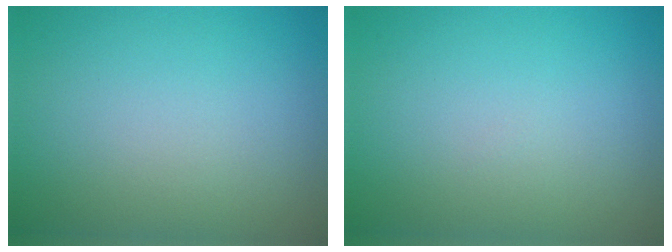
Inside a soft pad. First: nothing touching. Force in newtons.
{"total": 0.0}